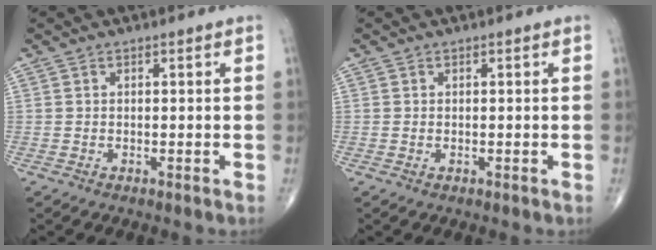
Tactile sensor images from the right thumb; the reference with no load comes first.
{"total": 0.0}